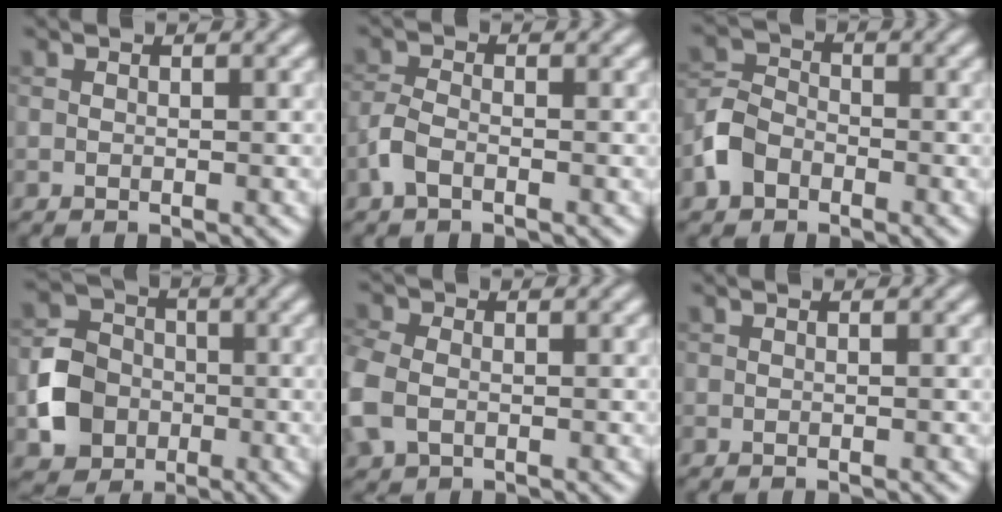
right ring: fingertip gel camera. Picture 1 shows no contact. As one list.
[{"total": 2.4, "force": [-1.3, 1.1, 1.6], "torque": [-0.039, 0.003, -0.035]}, {"total": 4.0, "force": [-2.2, 2.9, 1.8], "torque": [-0.042, 0.005, -0.053]}, {"total": 5.7, "force": [-1.6, 4.9, 2.4], "torque": [-0.046, 0.004, -0.039]}, {"total": 4.5, "force": [-0.9, 3.4, 2.8], "torque": [-0.091, -0.002, -0.027]}, {"total": 0.0}]